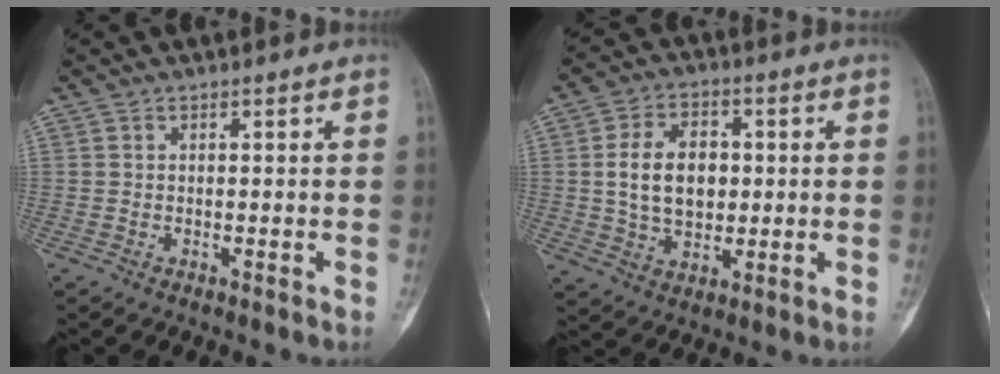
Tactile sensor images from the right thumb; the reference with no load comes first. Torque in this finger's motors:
{"motor_torque": [1.52, 1.42, 0.51, -0.30, 0.36]}